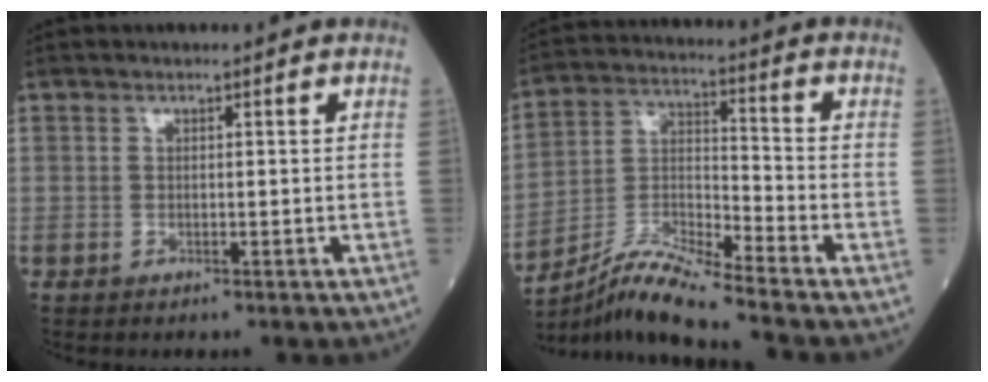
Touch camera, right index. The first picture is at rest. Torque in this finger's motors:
{"motor_torque": [-0.28, -0.65, 0.15, 0.04]}